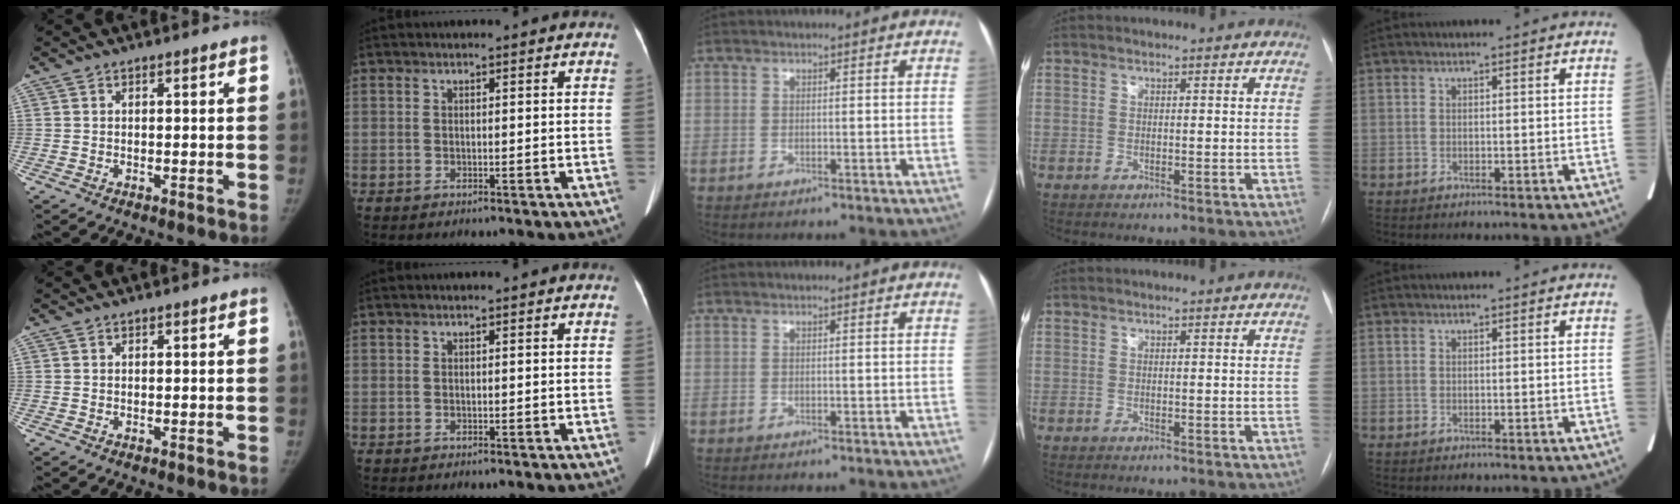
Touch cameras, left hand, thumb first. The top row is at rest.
{}